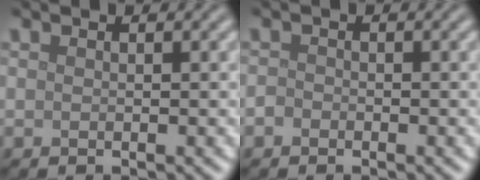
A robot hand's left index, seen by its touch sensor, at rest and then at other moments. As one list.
[{"total": 0.7, "force": [-0.5, 0.5, 0.2], "torque": [-0.002, -0.002, -0.012]}]